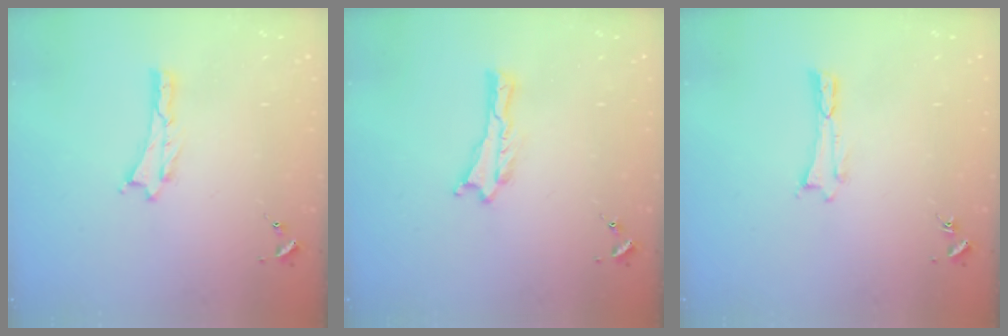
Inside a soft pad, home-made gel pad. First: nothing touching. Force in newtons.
{"total": 0.0}
{"total": 0.0}